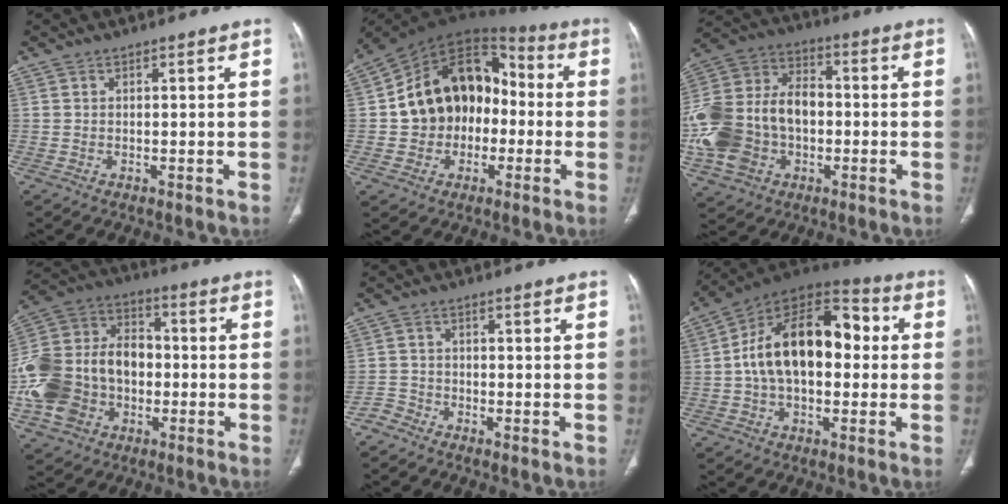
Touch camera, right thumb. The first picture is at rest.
{"total": 18.1, "force": [-1.3, 13.9, 11.6], "torque": [-0.141, 0.048, -0.027]}
{"total": 22.2, "force": [-3.4, 16.1, 14.9], "torque": [-0.323, 0.030, -0.056]}
{"total": 21.9, "force": [-4.4, 16.7, 13.4], "torque": [-0.273, 0.042, -0.071]}
{"total": 2.2, "force": [-1.9, 1.0, -0.1], "torque": [0.009, 0.001, -0.043]}
{"total": 20.5, "force": [1.2, 12.4, 16.3], "torque": [-0.250, 0.043, 0.011]}